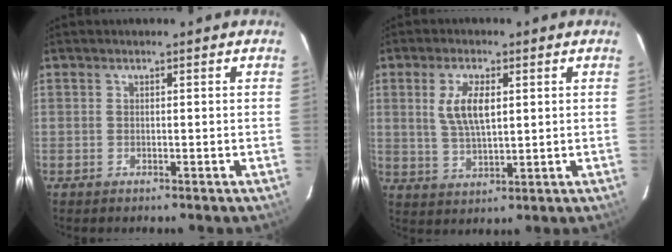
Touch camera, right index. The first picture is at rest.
{"total": 6.9, "force": [1.7, 2.7, 6.1], "torque": [-0.119, 0.001, 0.038]}